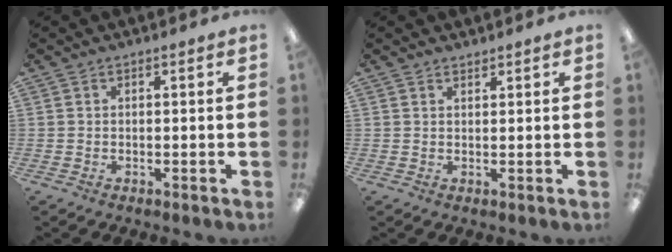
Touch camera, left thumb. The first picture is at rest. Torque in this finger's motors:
{"motor_torque": [-0.12, 0.01, -0.11, -0.14, 0.00]}